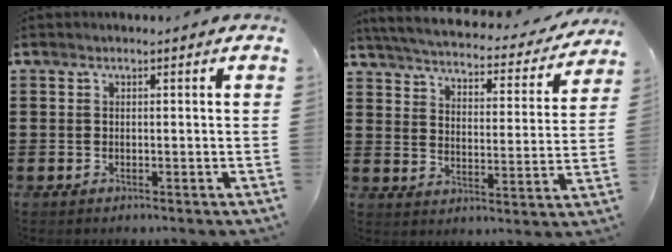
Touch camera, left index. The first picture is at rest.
{"total": 4.1, "force": [4.0, 0.1, 1.2], "torque": [-0.046, -0.031, 0.061]}